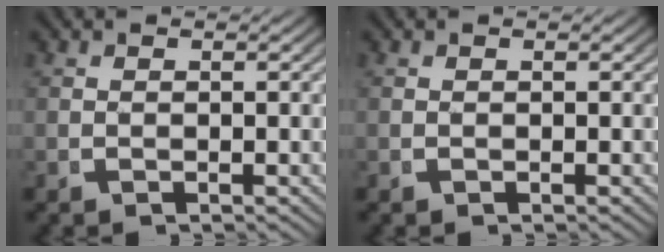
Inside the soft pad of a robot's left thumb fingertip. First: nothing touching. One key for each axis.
{"total": 0.0}